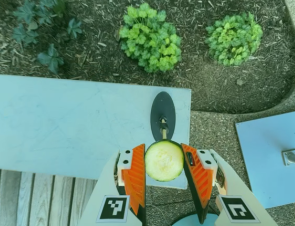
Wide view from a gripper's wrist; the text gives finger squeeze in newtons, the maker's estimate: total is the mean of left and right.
{"total": 8.7, "left": 8.8, "right": 8.6}